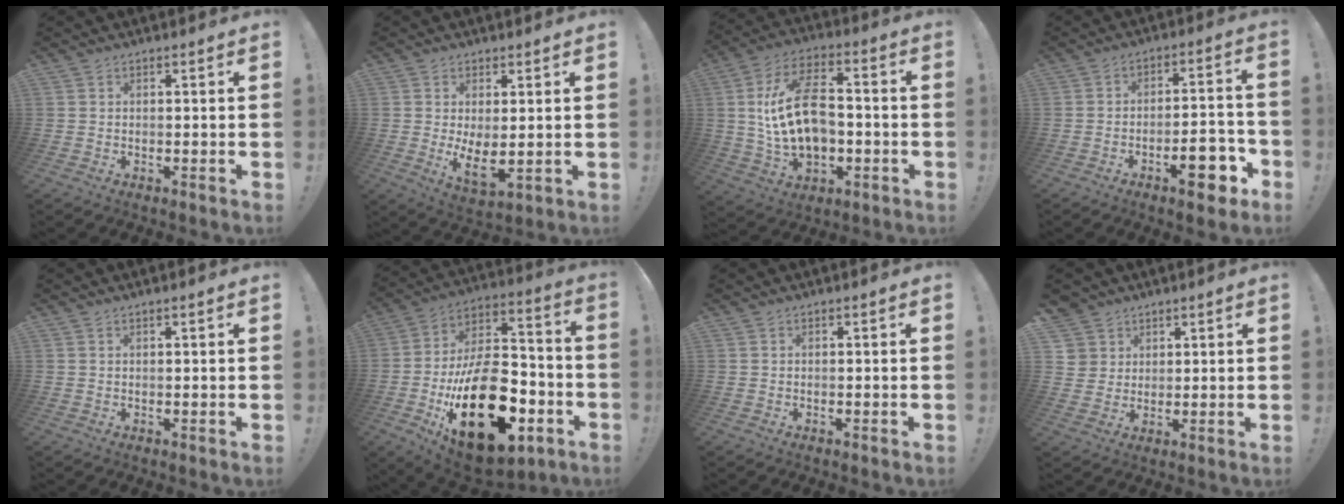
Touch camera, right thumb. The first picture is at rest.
{"total": 6.9, "force": [1.3, 3.0, 6.1], "torque": [-0.083, -0.032, 0.028]}
{"total": 18.9, "force": [0.1, 12.0, 14.6], "torque": [-0.254, 0.008, 0.004]}
{"total": 11.8, "force": [-6.2, 4.3, 9.0], "torque": [-0.096, 0.035, -0.098]}
{"total": 0.8, "force": [0.5, -0.2, 0.5], "torque": [-0.006, -0.001, 0.008]}
{"total": 30.7, "force": [-10.5, 17.0, 23.3], "torque": [-0.411, 0.063, -0.156]}
{"total": 0.0}
{"total": 5.5, "force": [3.0, 4.7, 0.4], "torque": [-0.009, -0.024, 0.059]}